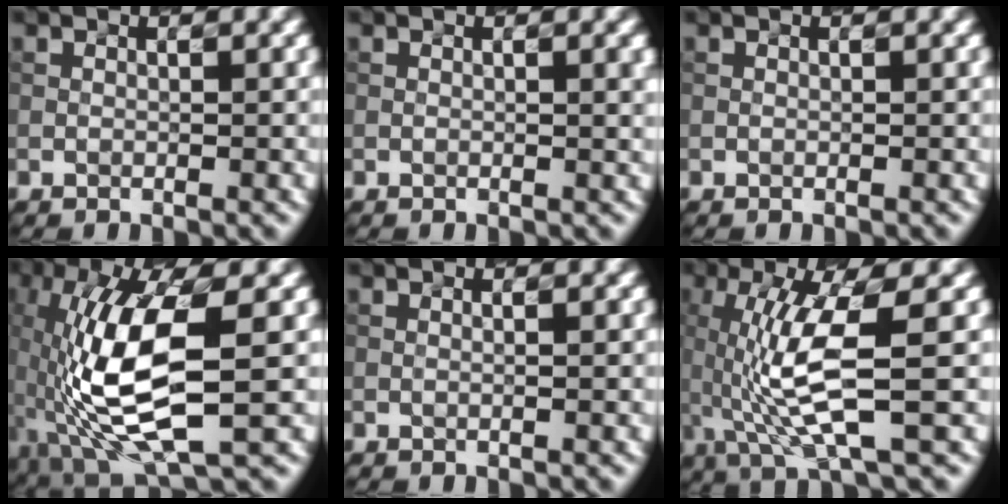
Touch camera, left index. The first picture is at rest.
{"total": 1.4, "force": [0.2, 0.4, 1.3], "torque": [-0.012, 0.004, 0.004]}
{"total": 0.0}
{"total": 10.5, "force": [-2.2, 3.4, 9.7], "torque": [-0.206, 0.008, -0.032]}
{"total": 0.7, "force": [0.1, 0.3, 0.6], "torque": [-0.005, 0.006, -0.006]}
{"total": 7.2, "force": [-0.7, 1.3, 7.1], "torque": [-0.141, 0.000, 0.005]}